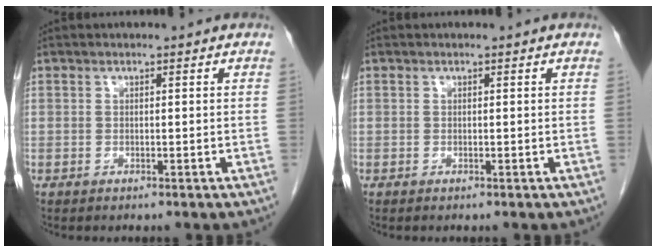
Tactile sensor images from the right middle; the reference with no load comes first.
{"total": 0.0}